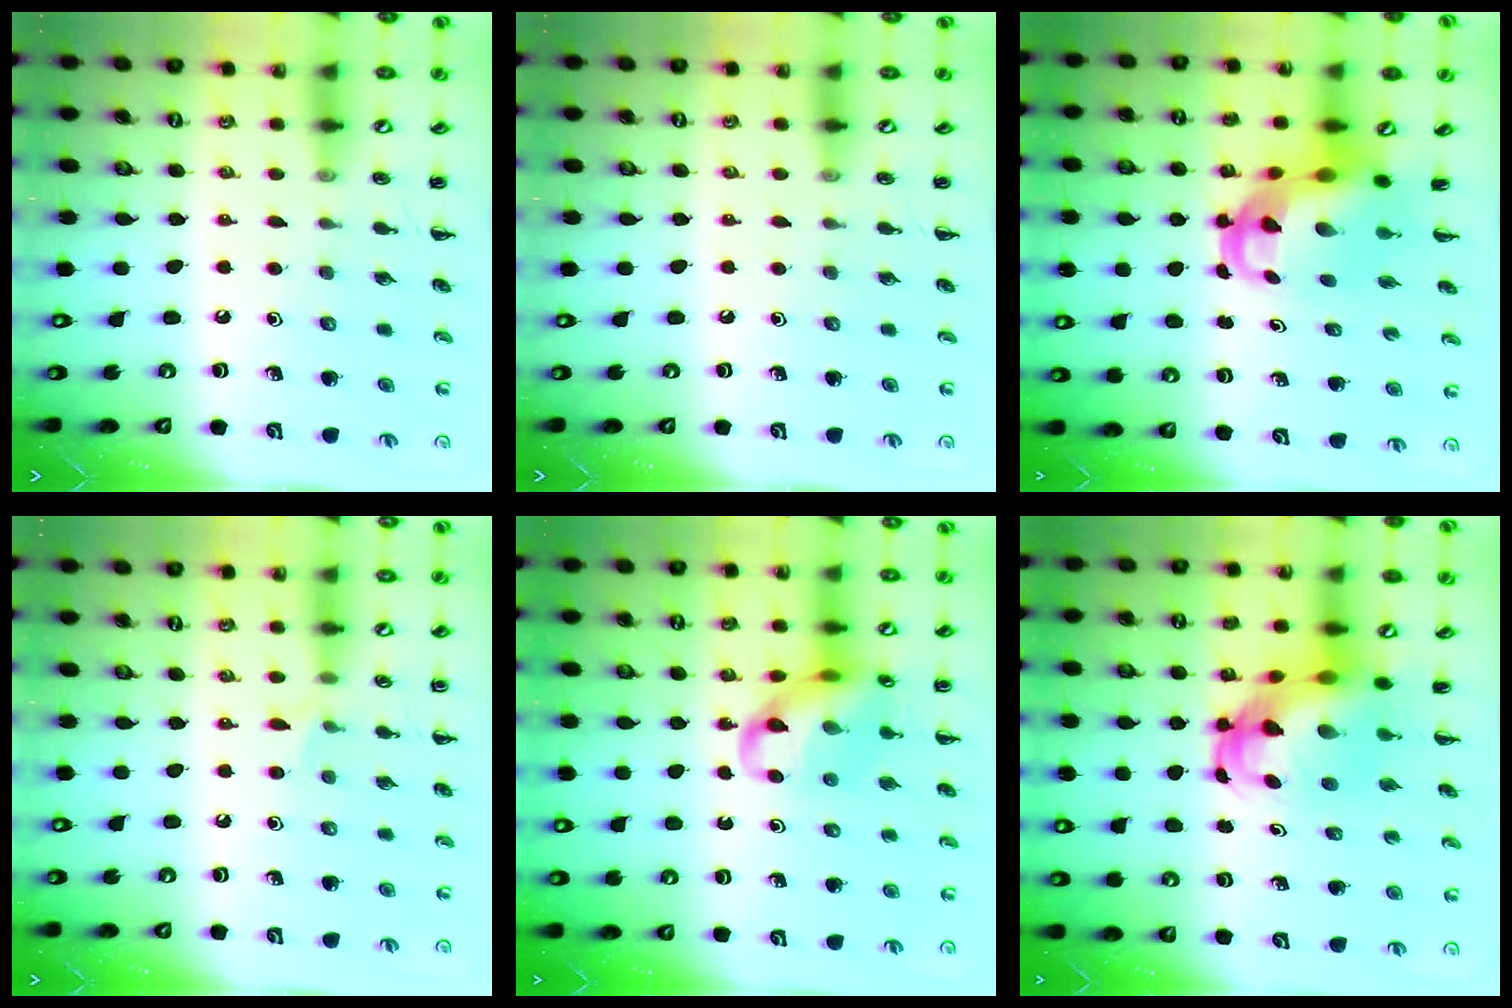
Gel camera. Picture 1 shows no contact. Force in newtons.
{"total": 0.0}
{"total": 7.2, "press": 6.9, "slide": 2.0}
{"total": 4.5, "press": 4.3, "slide": 1.4}
{"total": 13.8, "press": 13.7, "slide": 2.2}
{"total": 7.7, "press": 7.5, "slide": 1.9}